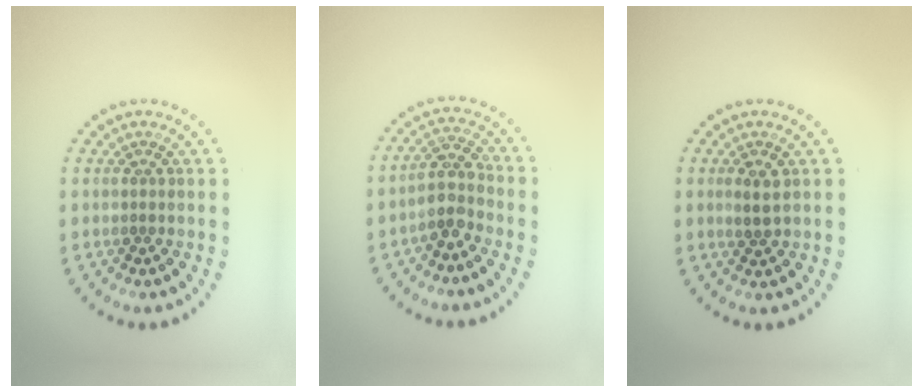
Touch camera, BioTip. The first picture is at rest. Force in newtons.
{"total": 2.9, "press": 2.4, "slide": 1.7}
{"total": 1.9, "press": 1.8, "slide": 0.5}